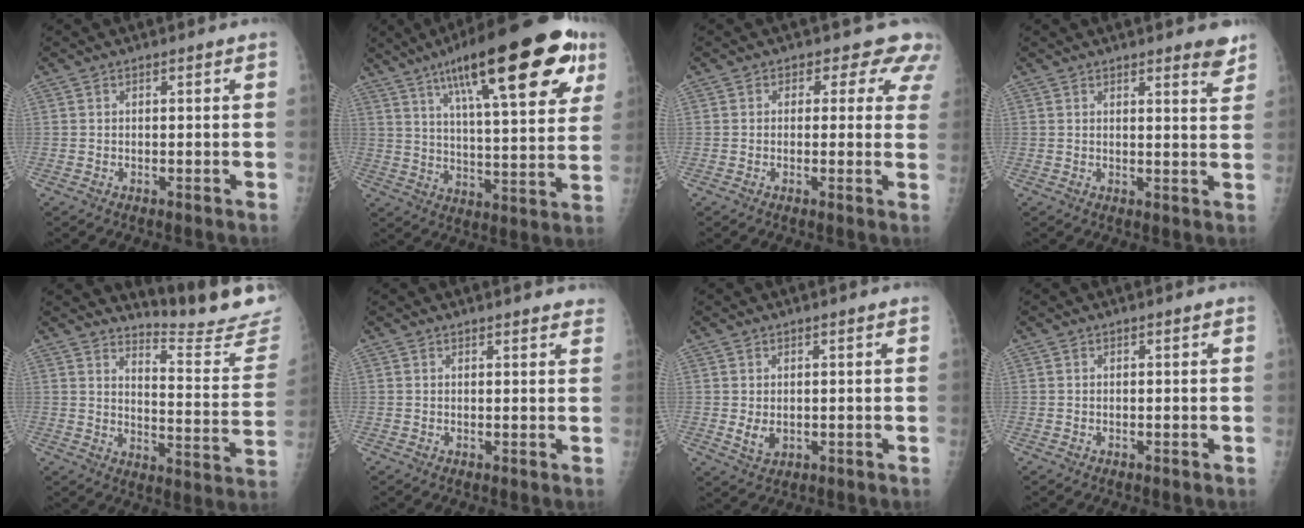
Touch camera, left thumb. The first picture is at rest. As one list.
[{"total": 27.3, "force": [13.9, 7.5, 22.3], "torque": [-0.313, -0.016, 0.209]}, {"total": 6.7, "force": [4.7, 4.4, 1.9], "torque": [0.026, -0.013, 0.028]}, {"total": 4.0, "force": [3.2, 0.9, 2.3], "torque": [-0.016, -0.022, 0.035]}, {"total": 17.2, "force": [16.8, 1.6, 3.2], "torque": [-0.015, -0.186, 0.200]}, {"total": 5.0, "force": [4.6, 1.1, 1.6], "torque": [0.003, -0.012, 0.042]}, {"total": 3.1, "force": [0.8, 1.8, 2.4], "torque": [-0.040, -0.012, 0.020]}, {"total": 0.0}]